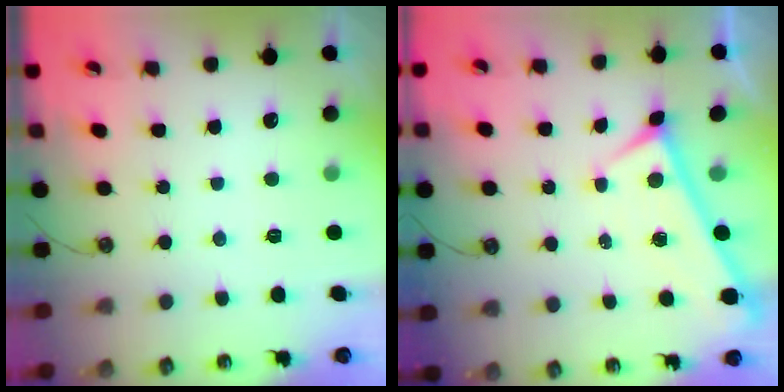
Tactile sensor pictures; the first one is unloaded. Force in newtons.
{"total": 0.0}